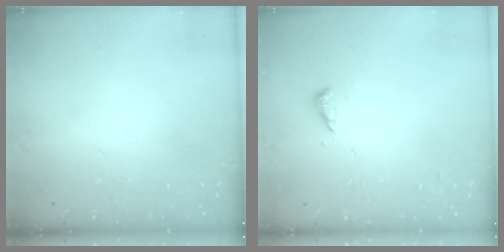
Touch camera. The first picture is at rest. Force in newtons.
{"total": 8.3, "press": 8.3, "slide": 0.9}